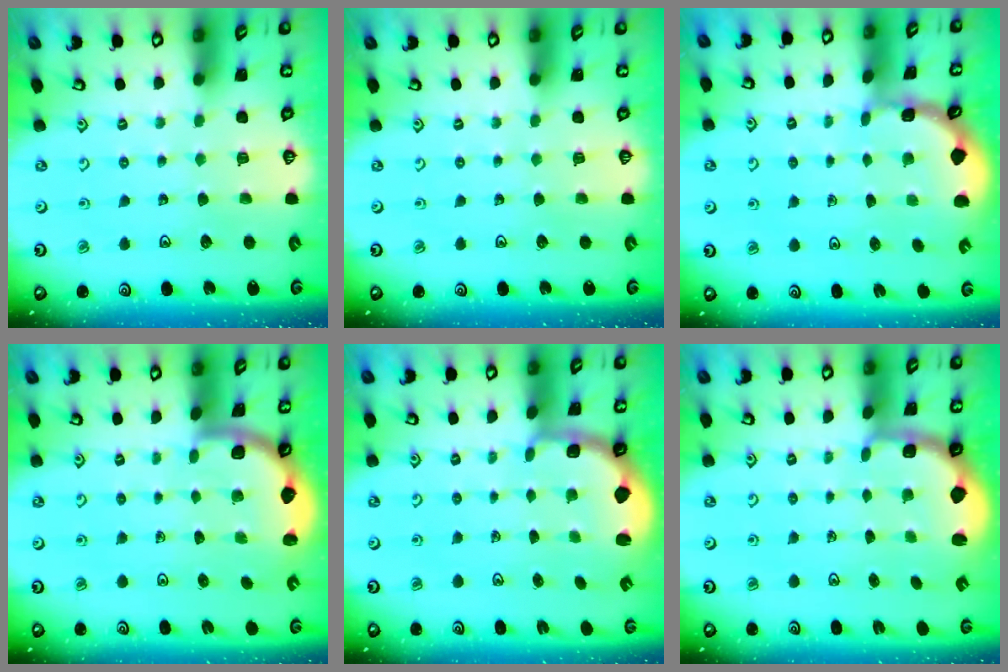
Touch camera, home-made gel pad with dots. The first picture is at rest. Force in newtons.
{"total": 0.0}
{"total": 1.6, "press": 1.6, "slide": 0.1}
{"total": 1.6, "press": 1.6, "slide": 0.1}
{"total": 2.4, "press": 1.1, "slide": 2.1}
{"total": 2.5, "press": 1.1, "slide": 2.2}